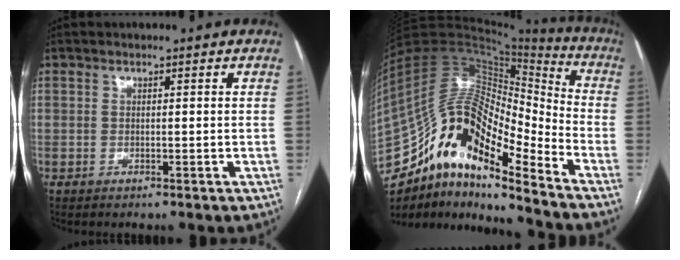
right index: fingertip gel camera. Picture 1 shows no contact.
{"total": 21.2, "force": [-14.6, 5.8, 14.3], "torque": [-0.286, 0.041, -0.257]}